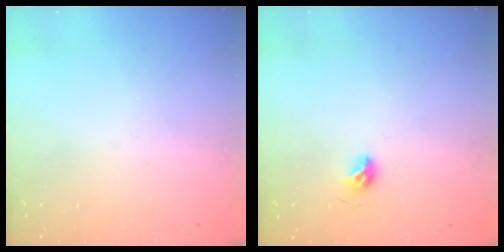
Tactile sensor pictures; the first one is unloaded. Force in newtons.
{"total": 5.4, "press": 5.2, "slide": 1.2}